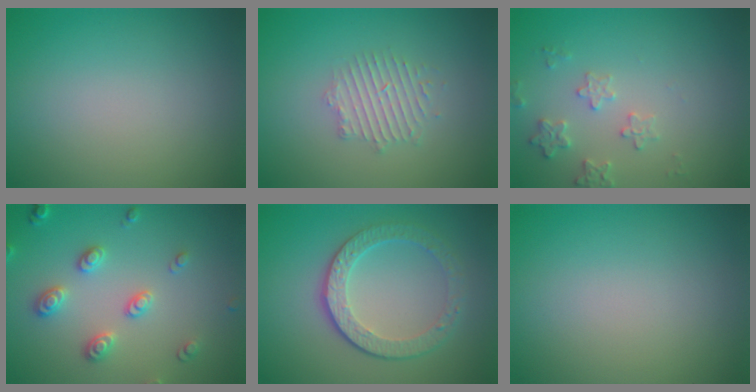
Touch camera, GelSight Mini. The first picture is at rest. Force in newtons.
{"total": 2.4, "press": 2.4, "slide": 0.3}
{"total": 2.2, "press": 2.1, "slide": 0.4}
{"total": 2.9, "press": 2.7, "slide": 1.1}
{"total": 4.7, "press": 3.4, "slide": 3.3}
{"total": 0.0}